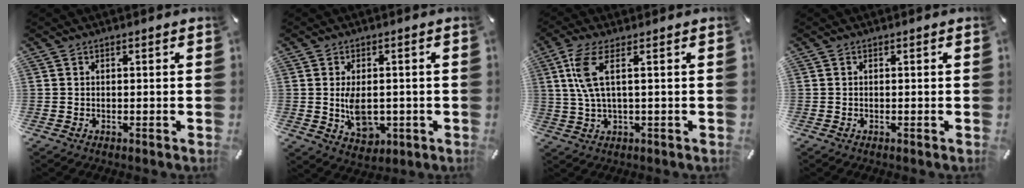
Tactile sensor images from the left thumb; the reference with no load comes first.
{"total": 6.6, "force": [-0.4, 4.7, 4.7], "torque": [-0.082, -0.006, -0.010]}
{"total": 7.2, "force": [1.9, 1.8, 6.7], "torque": [-0.147, -0.006, 0.030]}
{"total": 0.0}